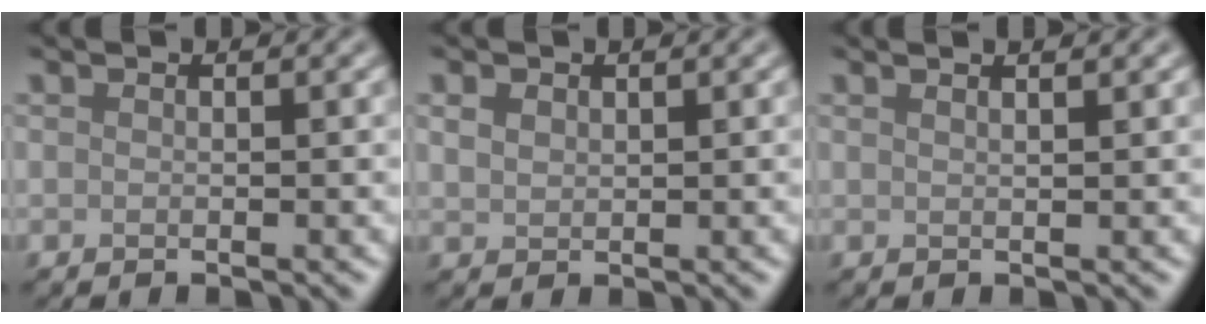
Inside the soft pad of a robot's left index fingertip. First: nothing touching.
{"total": 1.3, "force": [0.8, 0.9, 0.6], "torque": [-0.013, 0.002, 0.016]}
{"total": 3.3, "force": [2.0, 1.5, 2.2], "torque": [-0.001, 0.018, -0.009]}